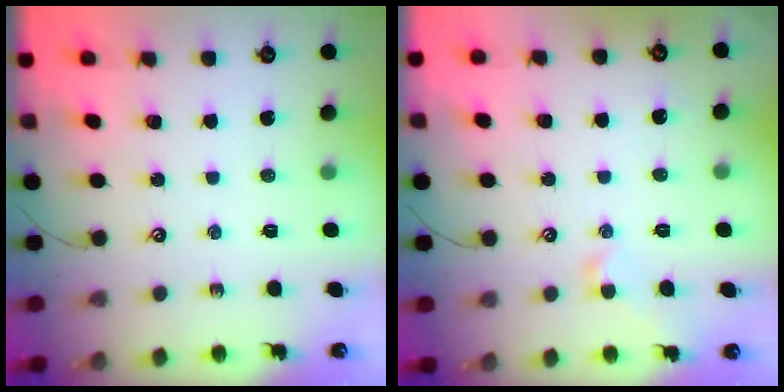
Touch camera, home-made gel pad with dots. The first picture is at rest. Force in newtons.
{"total": 2.7, "press": 2.6, "slide": 0.7}